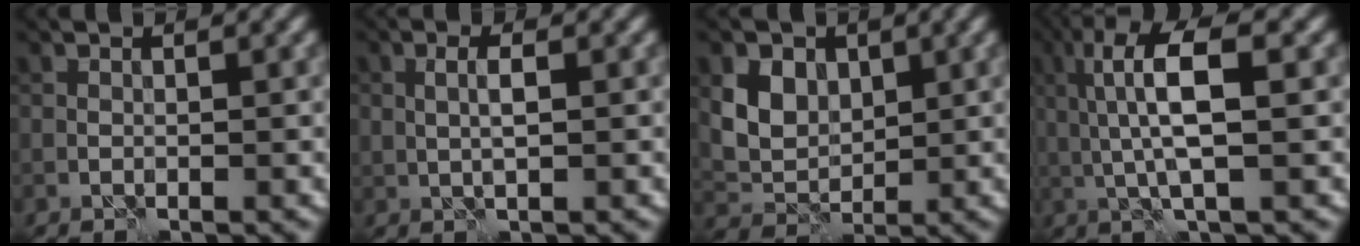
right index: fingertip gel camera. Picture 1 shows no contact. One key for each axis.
{"total": 1.7, "fx": 0.3, "fy": 0.5, "fz": 1.6, "tx": -0.031, "ty": 0.002, "tz": 0.006}
{"total": 4.6, "fx": 1.8, "fy": 3.6, "fz": 2.3, "tx": -0.058, "ty": -0.008, "tz": 0.040}
{"total": 7.0, "fx": 1.3, "fy": 1.9, "fz": 6.6, "tx": -0.134, "ty": 0.007, "tz": 0.023}